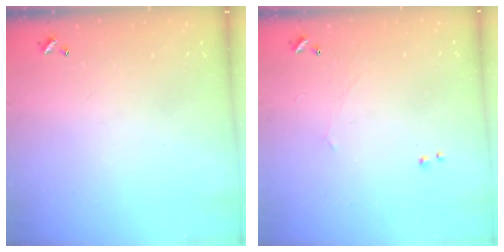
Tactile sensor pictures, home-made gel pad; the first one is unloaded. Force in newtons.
{"total": 0.7, "press": 0.1, "slide": 0.7}